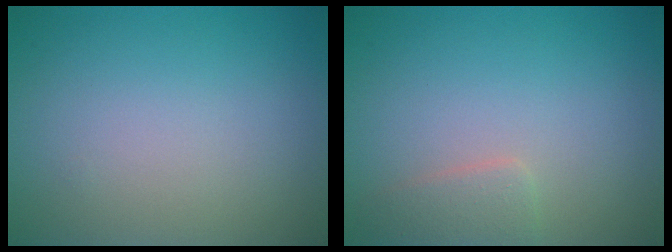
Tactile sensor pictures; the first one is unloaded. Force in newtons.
{"total": 1.8, "press": 1.8, "slide": 0.2}